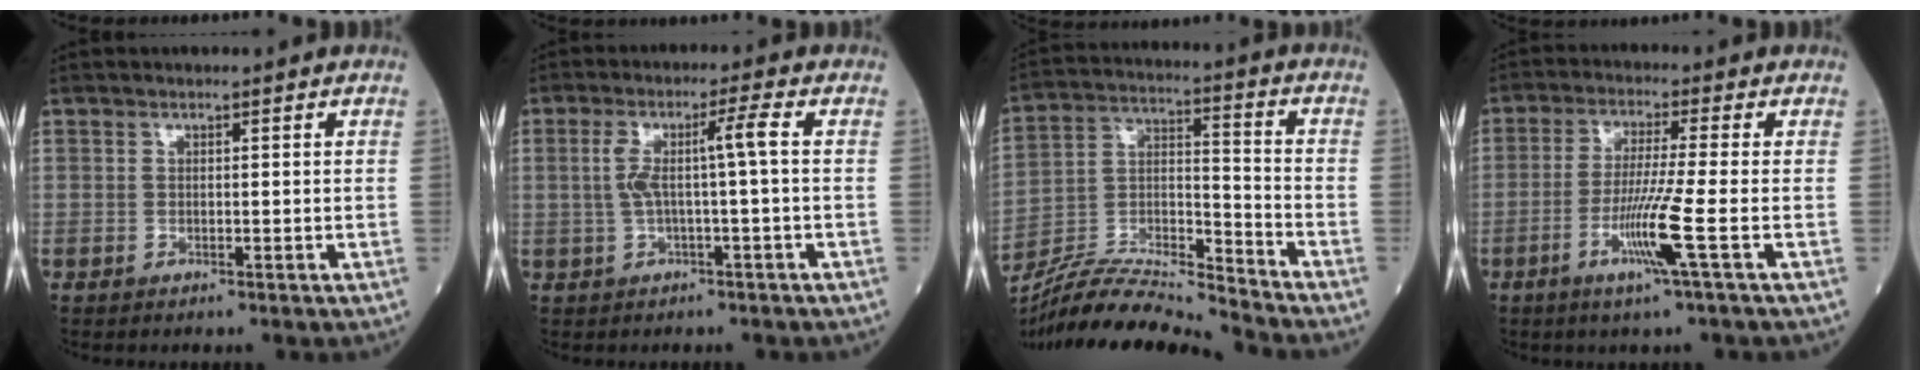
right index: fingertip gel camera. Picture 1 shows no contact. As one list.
[{"total": 5.2, "force": [0.2, -0.5, 5.2], "torque": [-0.107, 0.017, 0.009]}, {"total": 15.5, "force": [-14.9, -0.9, 4.2], "torque": [-0.075, 0.019, -0.277]}, {"total": 7.7, "force": [-2.8, -1.7, 6.9], "torque": [-0.133, -0.020, -0.062]}]